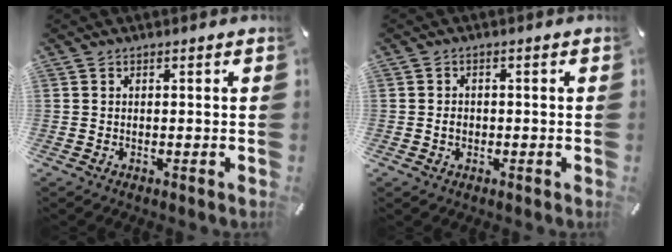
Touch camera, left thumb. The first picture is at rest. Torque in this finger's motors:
{"motor_torque": [-0.20, -0.23, 0.04, -0.07, 0.05]}